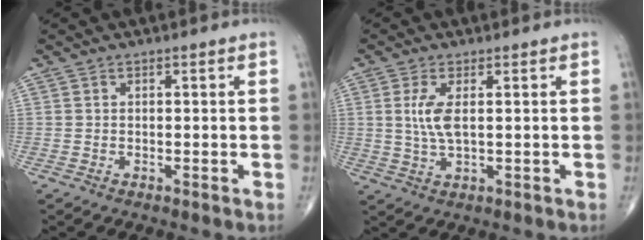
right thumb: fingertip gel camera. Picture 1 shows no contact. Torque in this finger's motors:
{"motor_torque": [-0.30, 0.55, 0.49, 0.45, 0.03]}